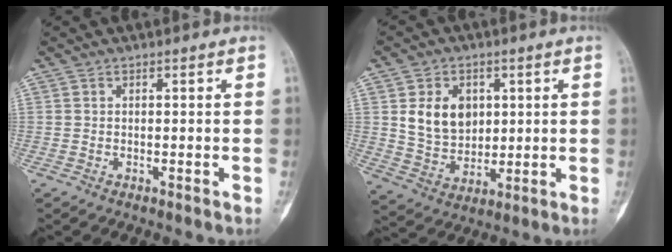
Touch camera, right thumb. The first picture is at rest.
{"total": 10.3, "force": [2.6, 7.8, 6.1], "torque": [-0.071, -0.018, 0.058]}